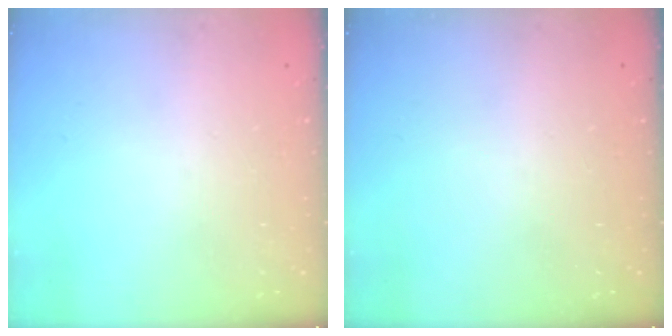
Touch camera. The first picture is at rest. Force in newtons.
{"total": 0.0}